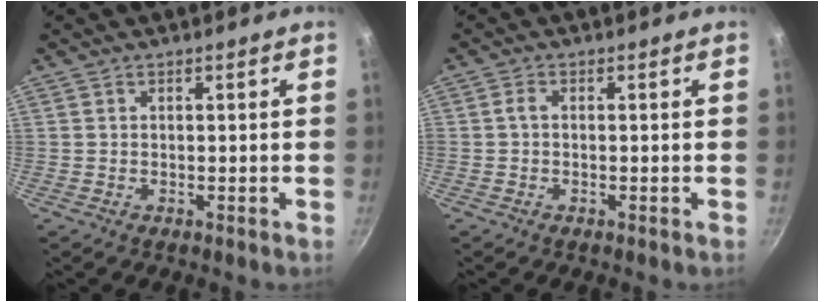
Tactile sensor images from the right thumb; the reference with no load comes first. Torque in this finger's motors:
{"motor_torque": [1.78, 1.84, 1.06, -0.46, 0.44]}